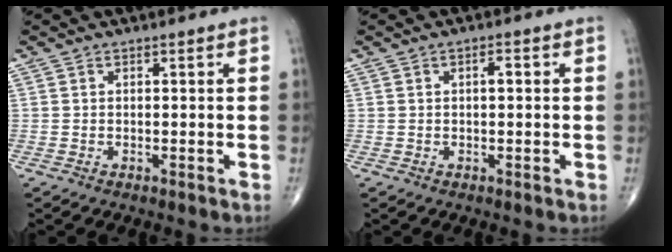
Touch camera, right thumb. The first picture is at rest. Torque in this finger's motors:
{"motor_torque": [0.05, -0.08, 0.14, 0.04, 0.03]}